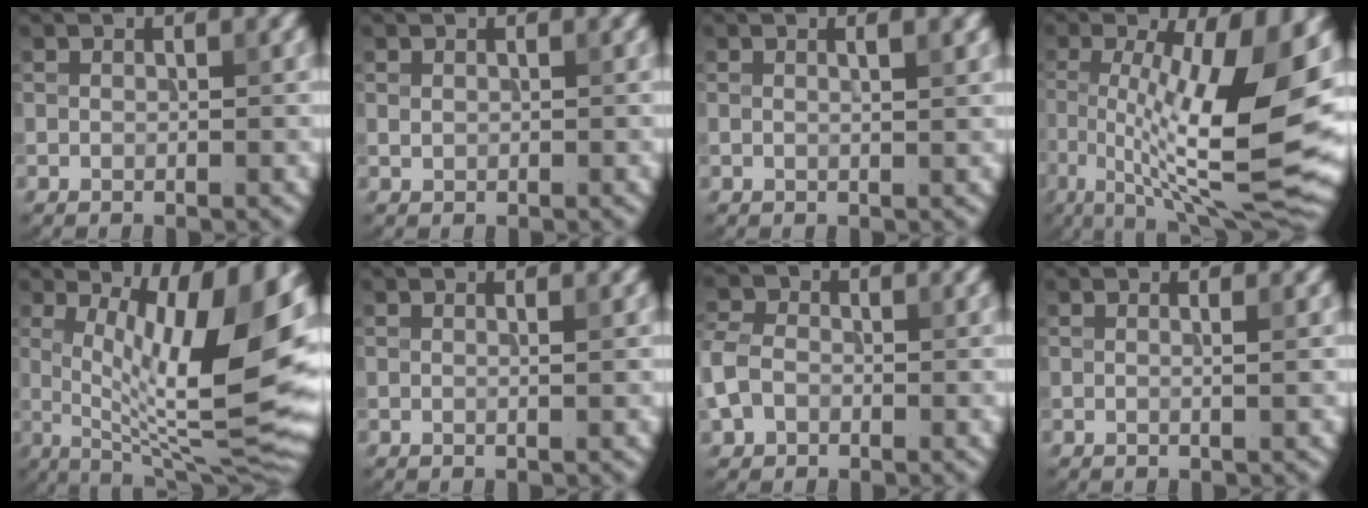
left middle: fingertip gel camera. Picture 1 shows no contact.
{"total": 0.5, "force": [0.1, 0.4, 0.2], "torque": [-0.005, 0.000, 0.002]}
{"total": 1.9, "force": [0.8, 0.6, 1.6], "torque": [-0.020, 0.004, 0.000]}
{"total": 13.4, "force": [-0.9, 3.4, 12.9], "torque": [-0.211, -0.006, -0.015]}
{"total": 14.3, "force": [1.9, 4.2, 13.6], "torque": [-0.190, -0.009, 0.031]}
{"total": 0.9, "force": [0.1, 0.4, 0.8], "torque": [-0.010, -0.002, -0.008]}
{"total": 4.1, "force": [-1.0, 3.1, 2.4], "torque": [-0.065, 0.007, -0.034]}
{"total": 1.5, "force": [0.3, 0.7, 1.3], "torque": [-0.010, -0.002, -0.016]}